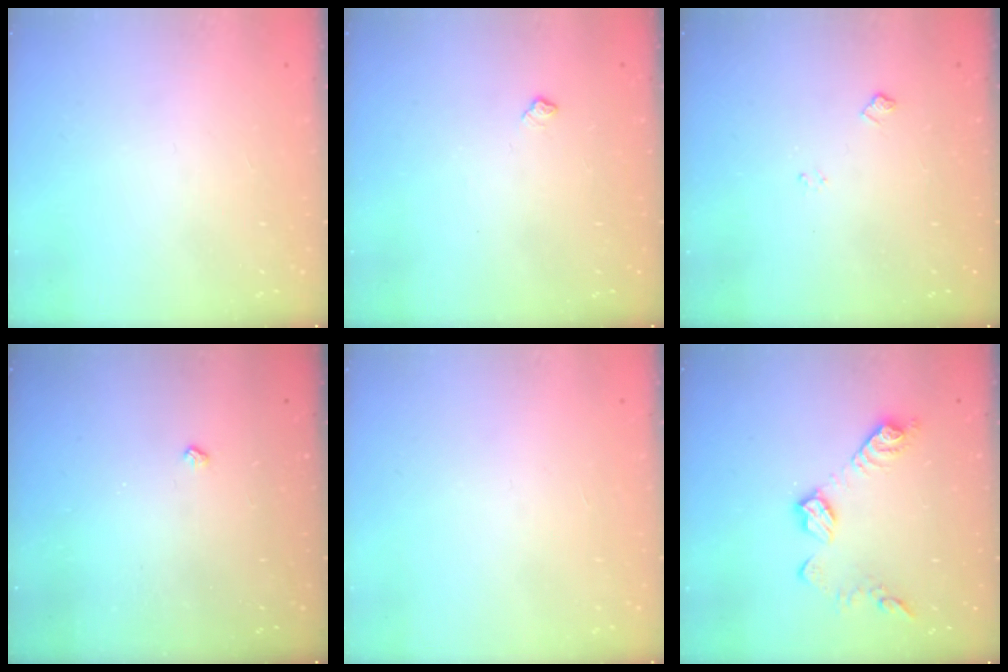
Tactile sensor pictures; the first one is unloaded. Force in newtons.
{"total": 5.0, "press": 5.0, "slide": 0.8}
{"total": 5.1, "press": 5.0, "slide": 0.8}
{"total": 2.5, "press": 2.4, "slide": 0.5}
{"total": 0.0}
{"total": 12.5, "press": 12.5, "slide": 0.7}